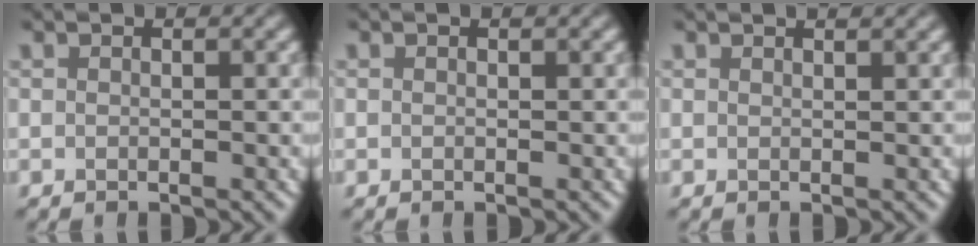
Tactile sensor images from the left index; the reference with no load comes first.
{"total": 0.0}
{"total": 1.2, "force": [1.1, 0.2, 0.5], "torque": [-0.006, -0.002, 0.009]}